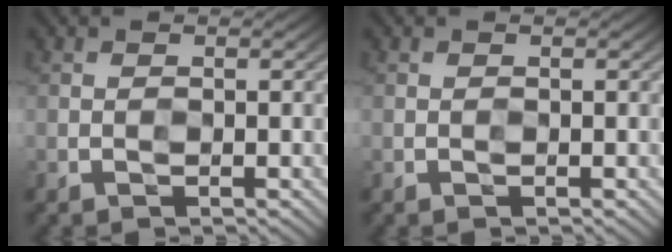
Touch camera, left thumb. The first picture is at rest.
{"total": 0.0}